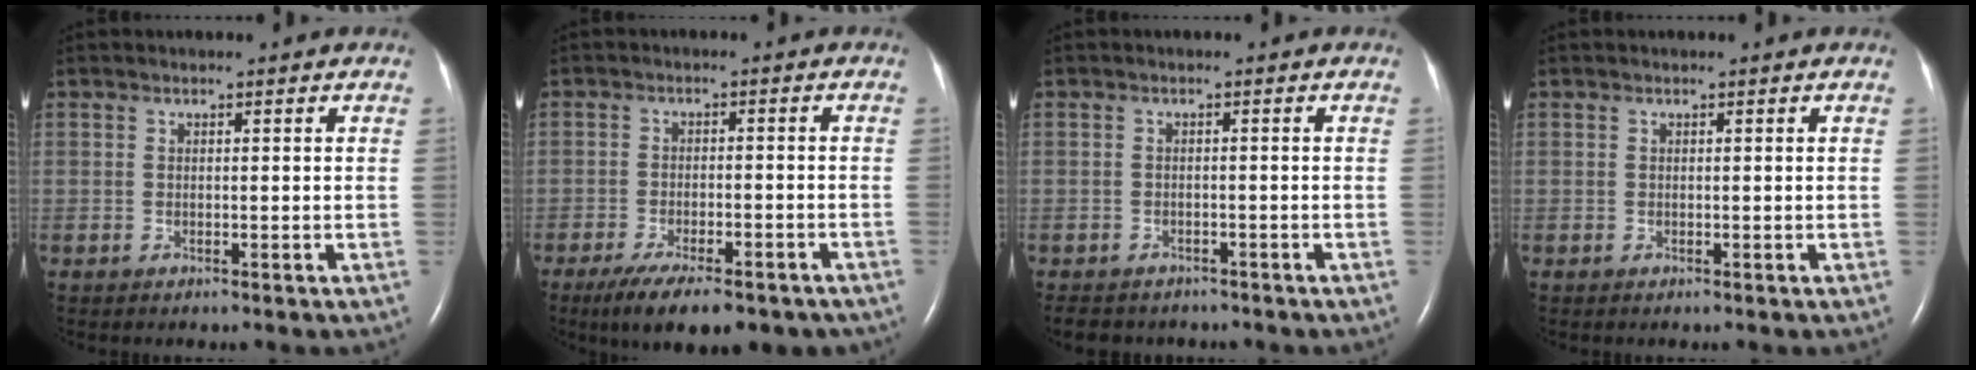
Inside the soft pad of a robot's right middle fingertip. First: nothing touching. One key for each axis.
{"total": 13.8, "fx": -10.4, "fy": 4.3, "fz": 8.0, "tx": -0.116, "ty": -0.007, "tz": -0.147}
{"total": 6.6, "fx": -5.7, "fy": 2.9, "fz": 1.6, "tx": -0.025, "ty": -0.001, "tz": -0.069}
{"total": 0.0}